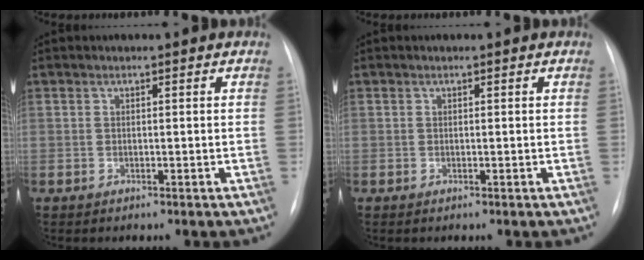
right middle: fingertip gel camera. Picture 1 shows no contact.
{"total": 0.0}